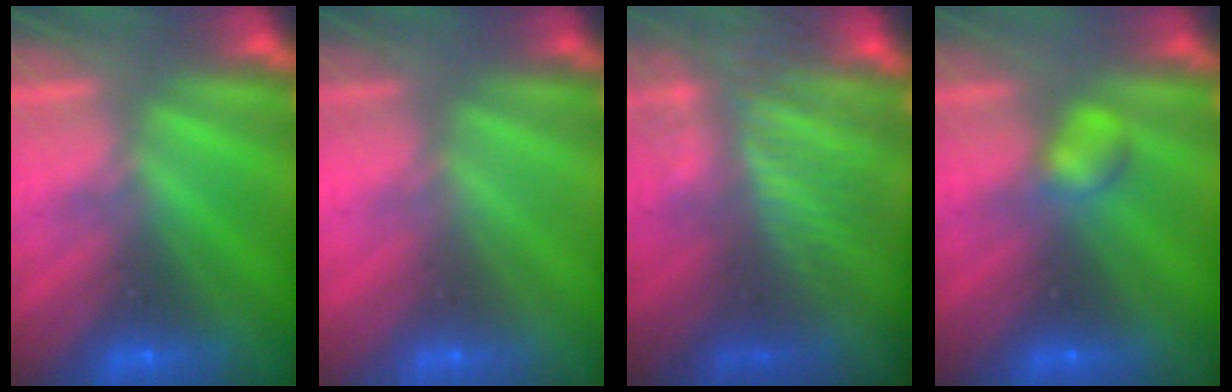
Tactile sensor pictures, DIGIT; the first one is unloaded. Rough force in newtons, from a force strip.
{"total": 2.9}
{"total": 4.2}
{"total": 2.2}